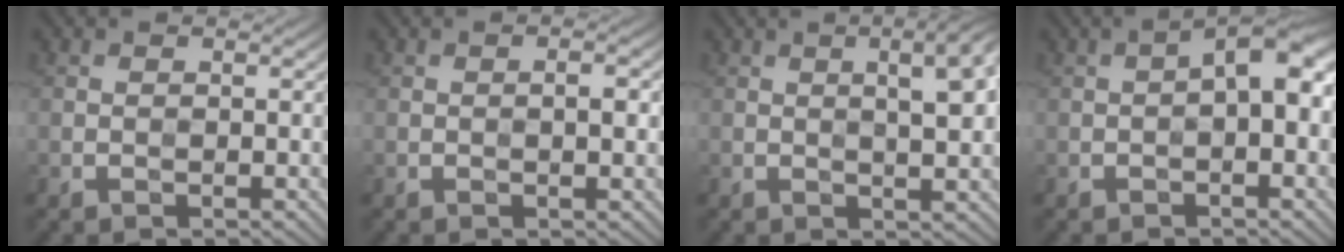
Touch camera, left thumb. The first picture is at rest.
{"total": 1.9, "force": [0.0, 0.5, 1.9], "torque": [-0.028, 0.003, -0.003]}
{"total": 8.2, "force": [2.4, 2.6, 7.4], "torque": [-0.075, 0.027, 0.018]}
{"total": 6.4, "force": [0.3, 2.4, 5.9], "torque": [-0.087, 0.021, -0.003]}